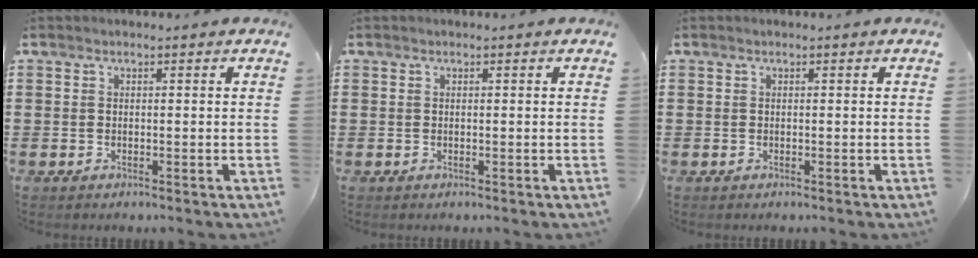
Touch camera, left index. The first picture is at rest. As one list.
[{"total": 0.0}, {"total": 0.0}]